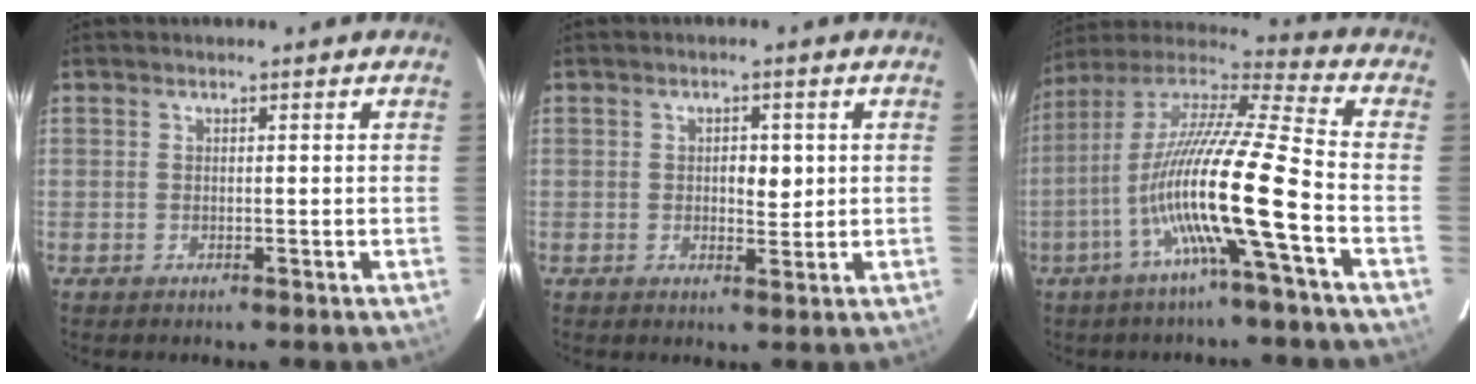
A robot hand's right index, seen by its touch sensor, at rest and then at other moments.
{"total": 3.0, "force": [0.4, 1.7, 2.5], "torque": [-0.034, -0.001, 0.008]}
{"total": 17.1, "force": [-5.7, -0.8, 16.2], "torque": [-0.312, 0.003, -0.115]}